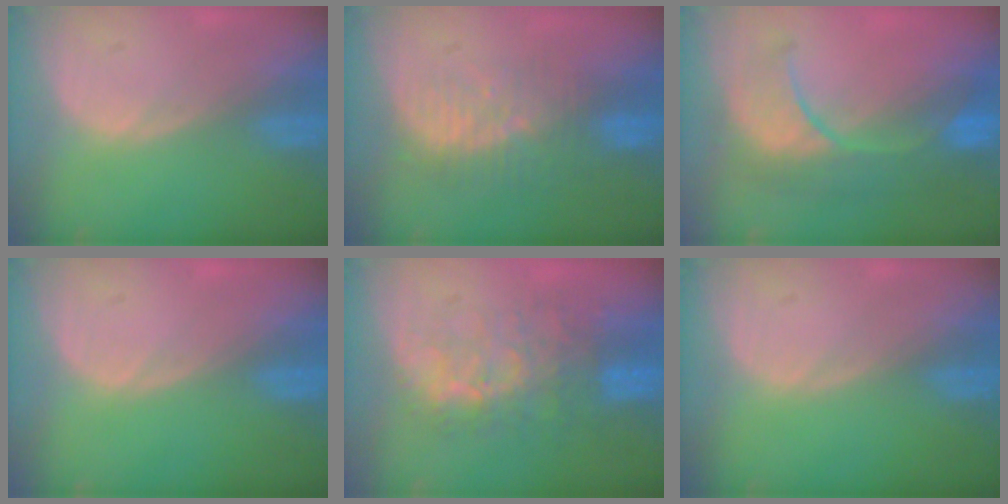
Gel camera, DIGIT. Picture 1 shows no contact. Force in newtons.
{"total": 8.4, "press": 7.8, "slide": 3.0}
{"total": 9.9, "press": 9.3, "slide": 3.5}
{"total": 0.0}
{"total": 9.4, "press": 8.7, "slide": 3.4}
{"total": 0.0}